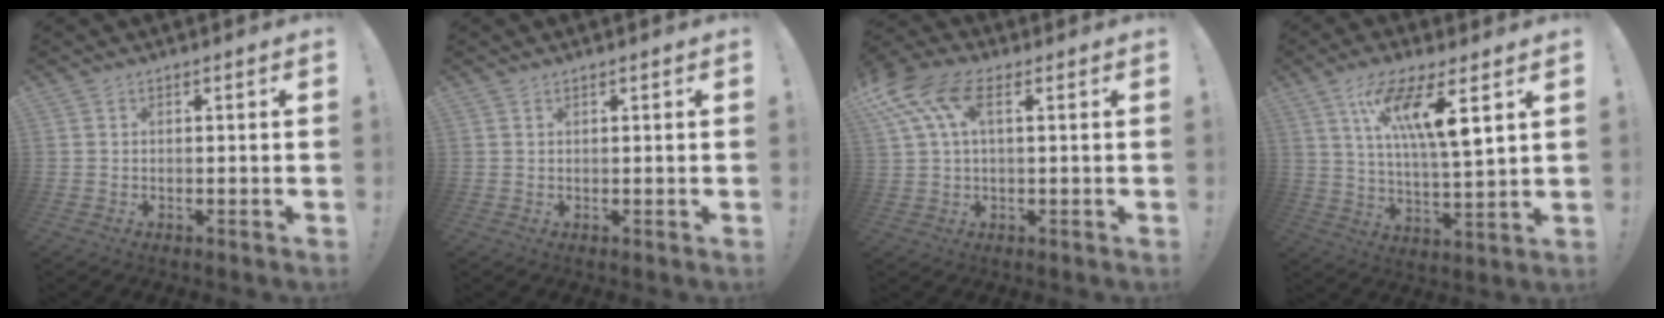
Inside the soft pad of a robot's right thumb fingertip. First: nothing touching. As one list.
[{"total": 0.6, "force": [0.5, 0.1, 0.3], "torque": [0.003, -0.003, 0.008]}, {"total": 10.0, "force": [3.4, 5.1, 7.8], "torque": [-0.173, -0.002, 0.070]}, {"total": 14.4, "force": [7.1, 2.5, 12.3], "torque": [-0.222, -0.023, 0.110]}]